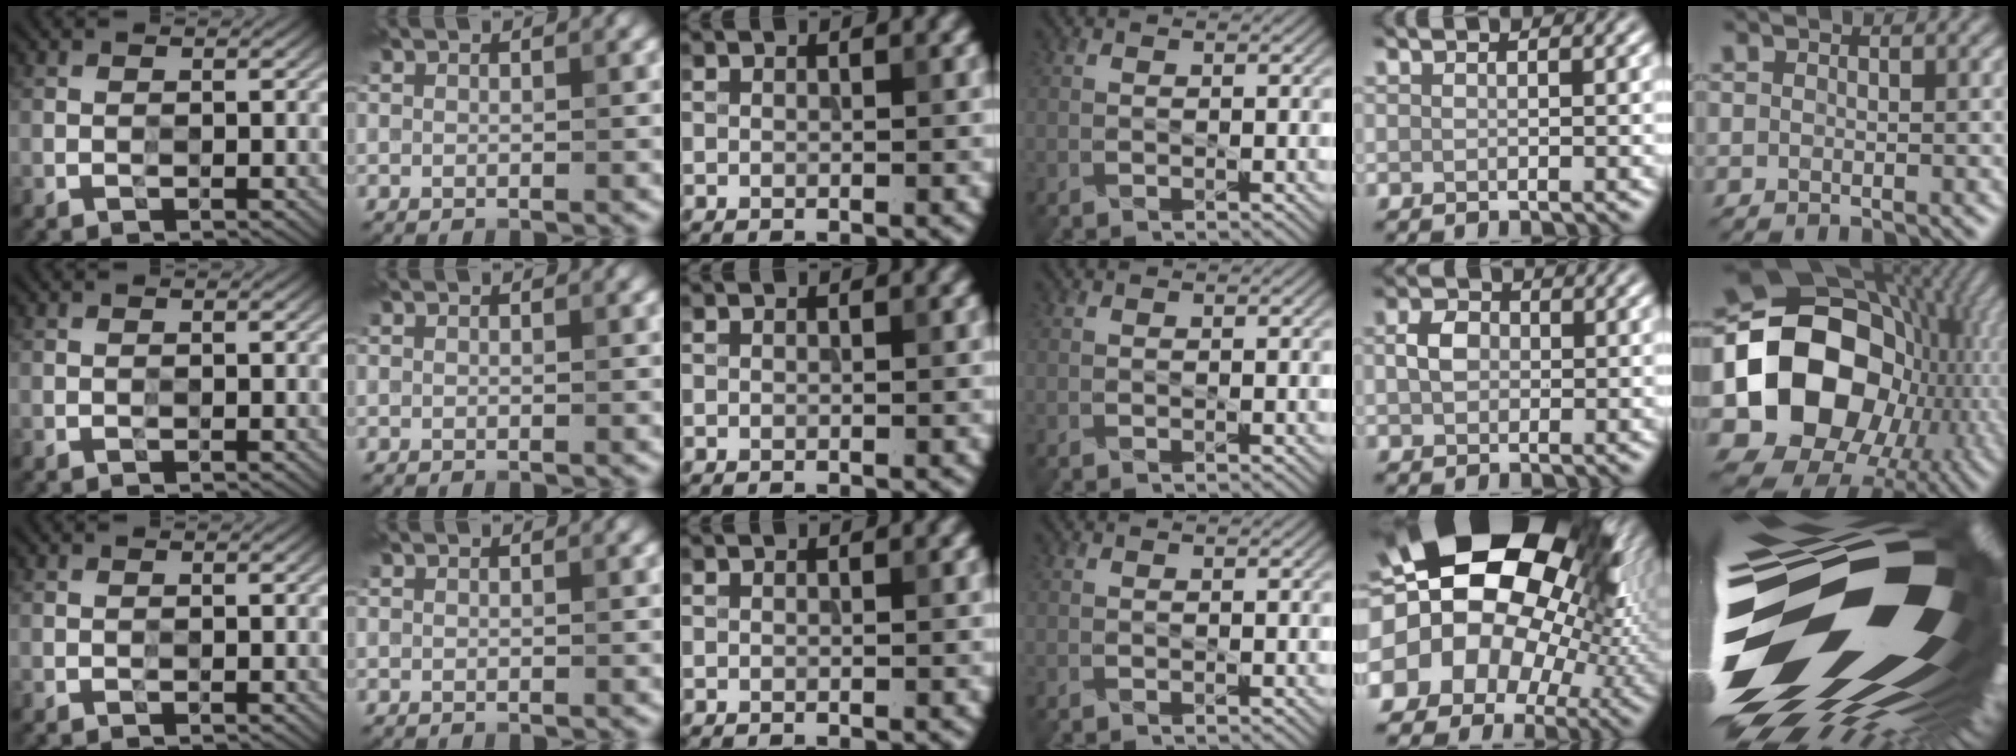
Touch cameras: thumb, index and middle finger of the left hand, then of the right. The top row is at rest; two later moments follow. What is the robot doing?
{"motion": "press", "object": "button"}